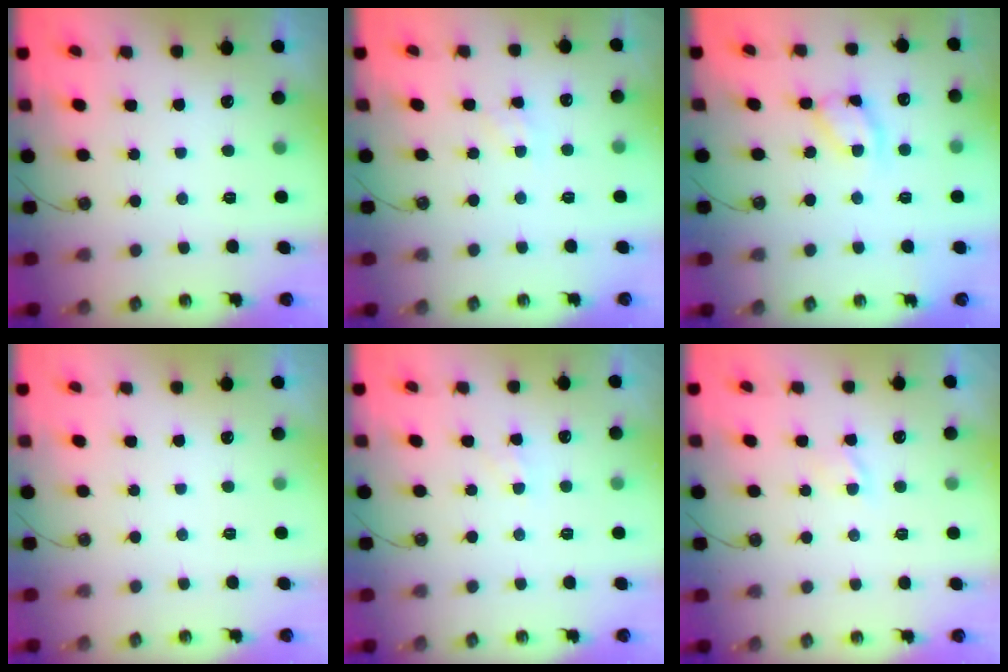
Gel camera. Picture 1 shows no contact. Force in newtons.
{"total": 1.3, "press": 1.3, "slide": 0.2}
{"total": 12.2, "press": 12.2, "slide": 0.9}
{"total": 0.0}
{"total": 5.6, "press": 5.6, "slide": 0.7}
{"total": 1.4, "press": 1.4, "slide": 0.2}